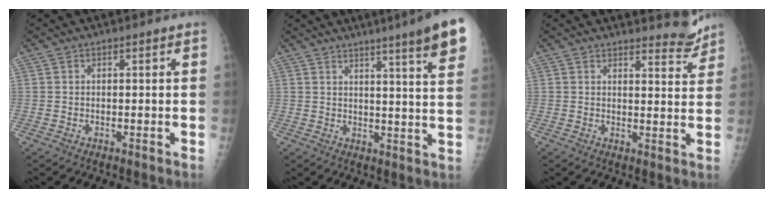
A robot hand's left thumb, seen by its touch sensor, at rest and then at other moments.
{"total": 13.3, "force": [8.6, 0.3, 10.2], "torque": [-0.125, -0.035, 0.093]}
{"total": 4.3, "force": [4.2, 0.7, 0.4], "torque": [0.007, -0.045, 0.047]}